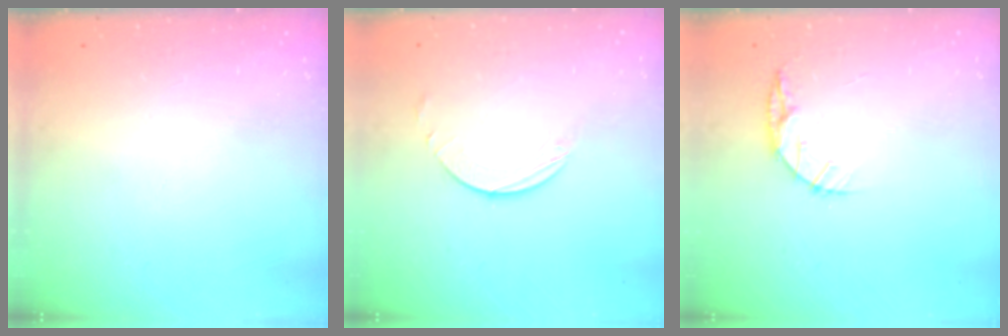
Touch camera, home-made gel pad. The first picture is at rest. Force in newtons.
{"total": 1.6, "press": 1.6, "slide": 0.2}
{"total": 5.8, "press": 5.8, "slide": 0.6}